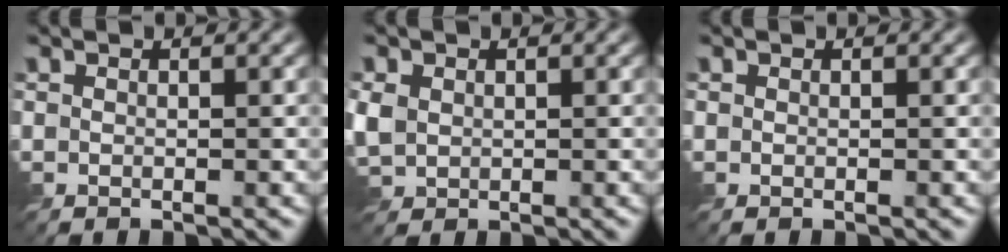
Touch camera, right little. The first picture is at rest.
{"total": 2.8, "force": [0.4, 2.3, 1.5], "torque": [-0.043, 0.002, 0.005]}
{"total": 0.0}